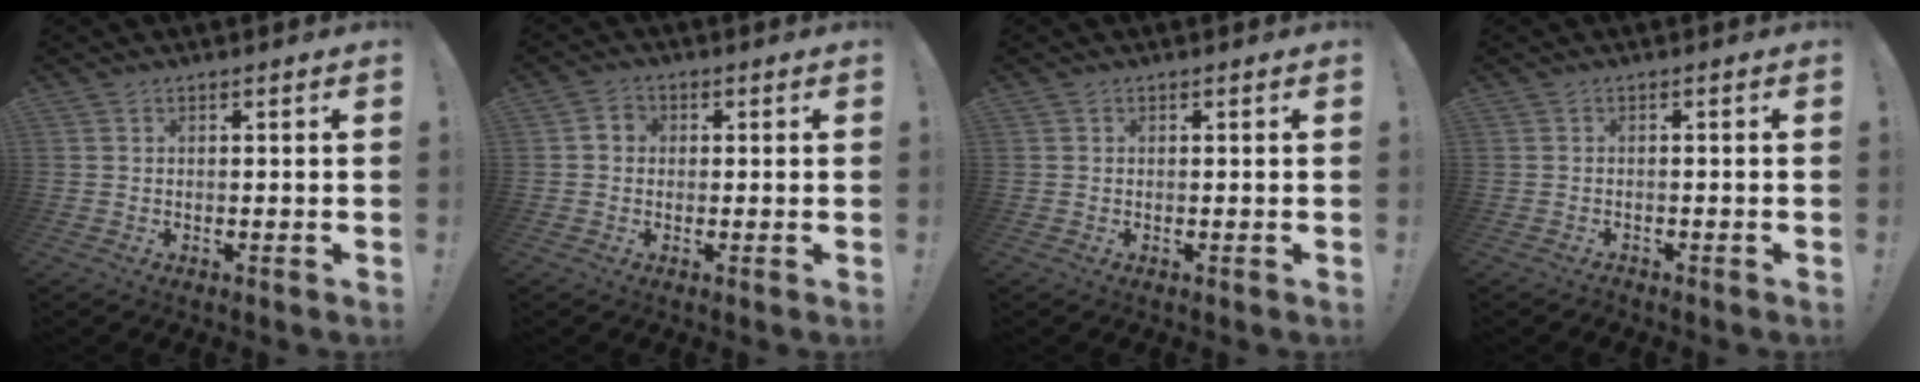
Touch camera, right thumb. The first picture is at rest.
{"total": 3.1, "force": [-0.2, 2.6, 1.6], "torque": [-0.030, 0.012, -0.002]}
{"total": 0.0}
{"total": 0.9, "force": [-0.8, 0.2, 0.1], "torque": [0.000, 0.001, -0.016]}